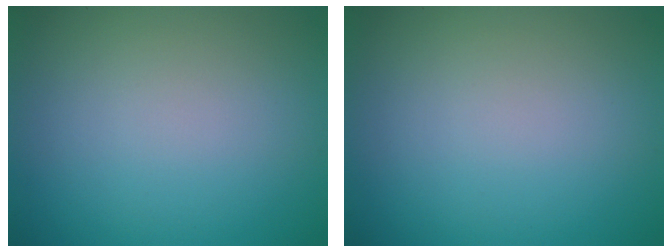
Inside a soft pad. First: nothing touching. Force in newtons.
{"total": 0.0}